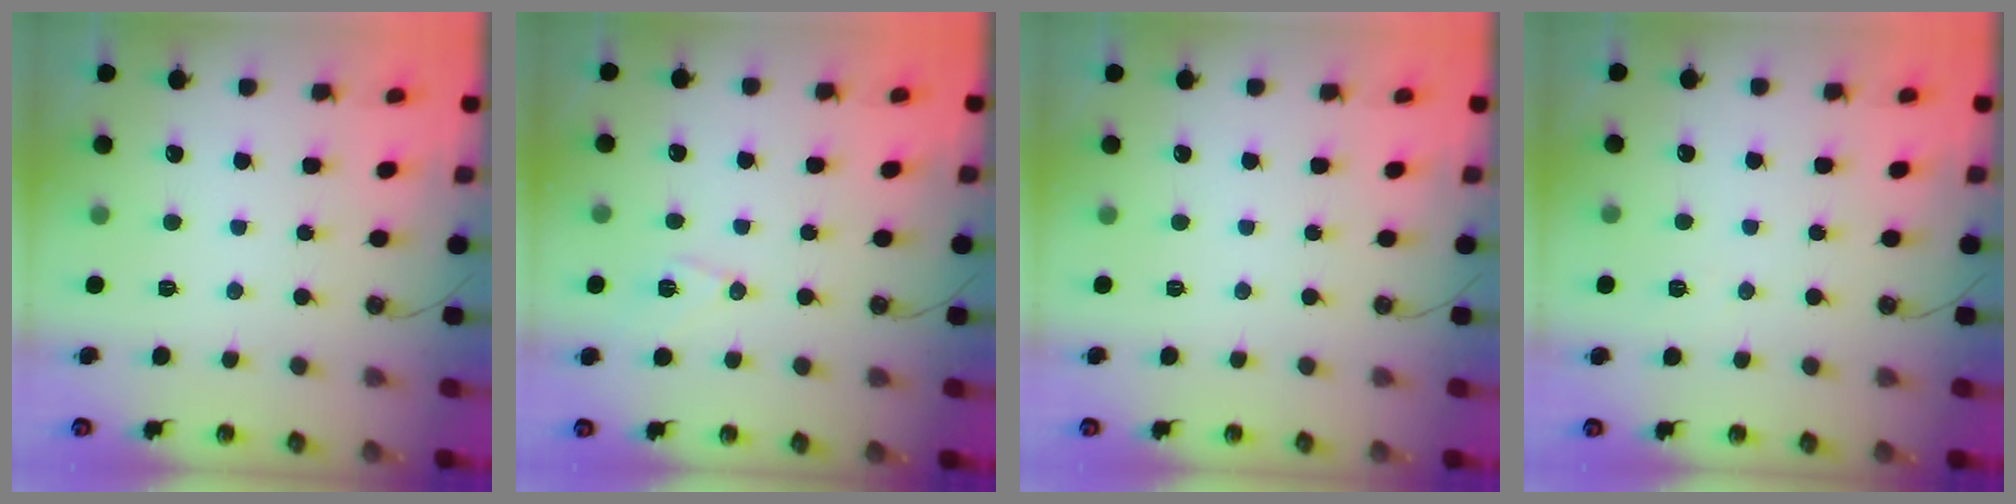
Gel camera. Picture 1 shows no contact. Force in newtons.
{"total": 7.1, "press": 6.3, "slide": 3.2}
{"total": 0.0}
{"total": 5.6, "press": 3.6, "slide": 4.4}